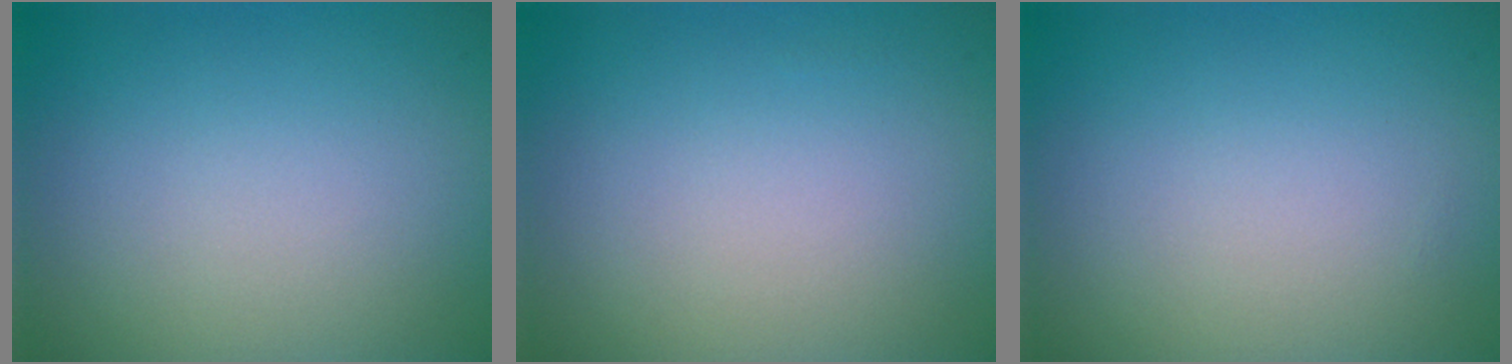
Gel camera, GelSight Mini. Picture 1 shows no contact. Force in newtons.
{"total": 0.0}
{"total": 0.0}